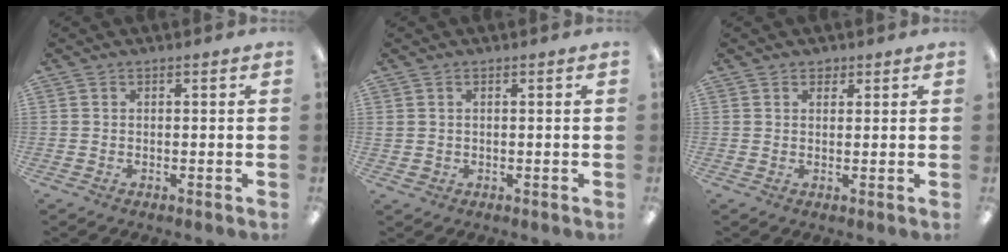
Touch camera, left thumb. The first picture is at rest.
{"total": 1.4, "force": [0.4, 1.3, 0.4], "torque": [-0.011, 0.003, 0.006]}
{"total": 1.3, "force": [1.0, 0.7, 0.3], "torque": [0.002, -0.002, 0.017]}